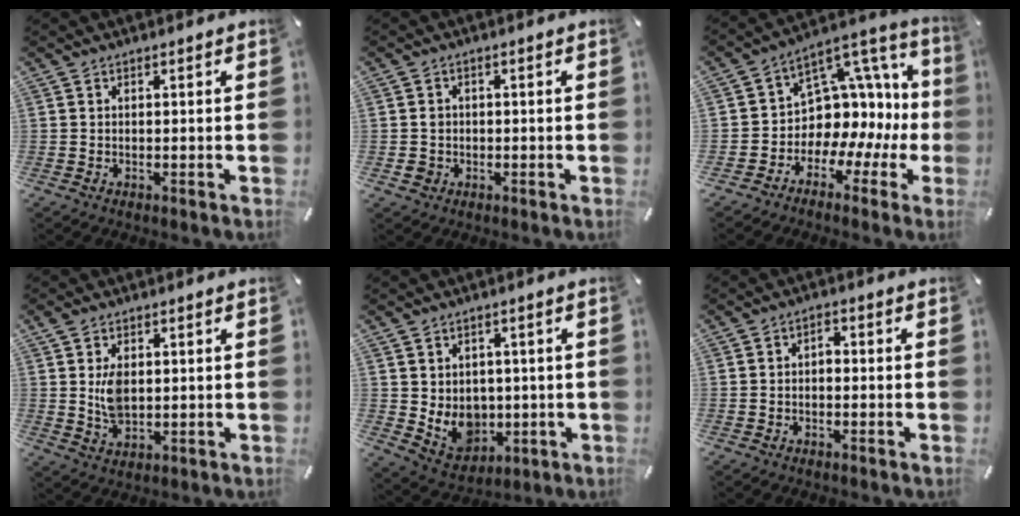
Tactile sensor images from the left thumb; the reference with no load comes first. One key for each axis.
{"total": 2.6, "fx": -0.4, "fy": 2.4, "fz": 0.9, "tx": -0.018, "ty": 0.004, "tz": -0.007}
{"total": 11.2, "fx": 2.0, "fy": 9.5, "fz": 5.6, "tx": -0.078, "ty": -0.045, "tz": 0.039}
{"total": 6.0, "fx": 1.2, "fy": 3.8, "fz": 4.5, "tx": -0.084, "ty": -0.003, "tz": 0.018}
{"total": 7.4, "fx": 1.3, "fy": 7.0, "fz": 2.2, "tx": -0.047, "ty": -0.019, "tz": 0.033}
{"total": 2.0, "fx": -0.6, "fy": 1.4, "fz": 1.2, "tx": -0.027, "ty": 0.010, "tz": -0.015}